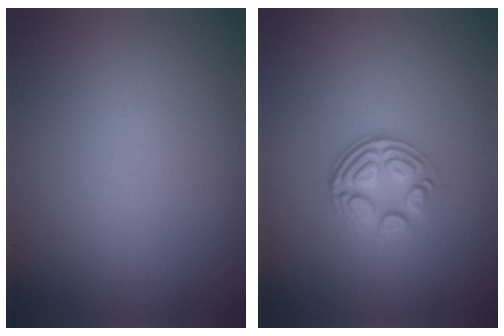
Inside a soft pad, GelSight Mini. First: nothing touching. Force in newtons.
{"total": 3.7, "press": 2.6, "slide": 2.7}